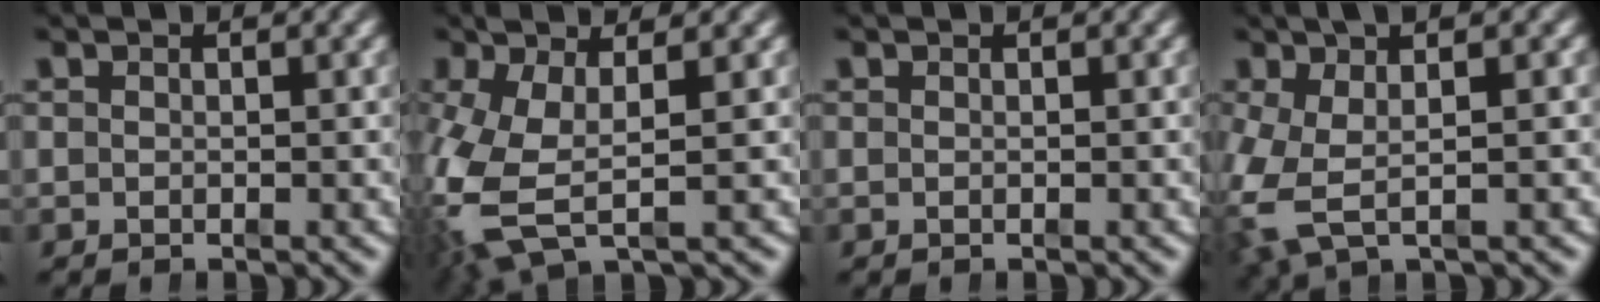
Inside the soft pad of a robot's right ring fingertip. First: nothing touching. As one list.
[{"total": 7.6, "force": [-1.0, 4.6, 5.9], "torque": [-0.156, -0.037, 0.002]}, {"total": 0.0}, {"total": 6.7, "force": [0.0, 4.5, 4.9], "torque": [-0.128, -0.017, 0.005]}]